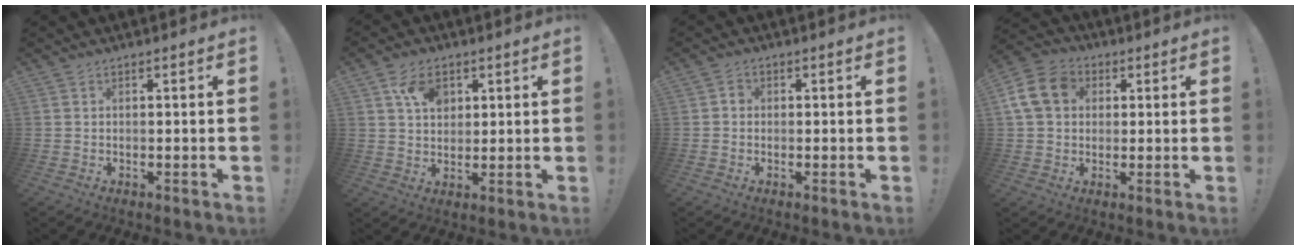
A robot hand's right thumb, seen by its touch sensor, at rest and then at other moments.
{"total": 8.0, "force": [3.5, 5.7, 4.4], "torque": [-0.071, 0.001, 0.066]}
{"total": 1.8, "force": [-0.4, 1.5, 0.9], "torque": [-0.017, 0.007, -0.006]}
{"total": 13.2, "force": [3.1, 10.6, 7.2], "torque": [-0.122, 0.005, 0.065]}